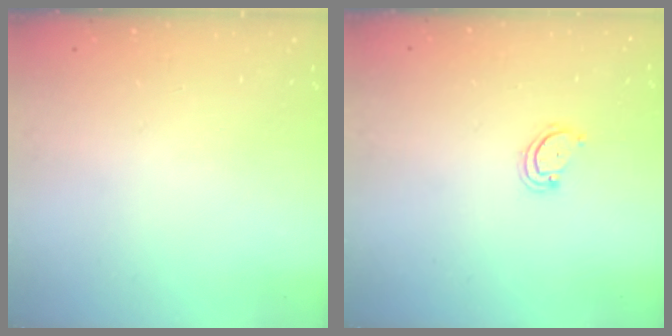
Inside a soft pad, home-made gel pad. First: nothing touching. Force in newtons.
{"total": 2.6, "press": 2.6, "slide": 0.3}